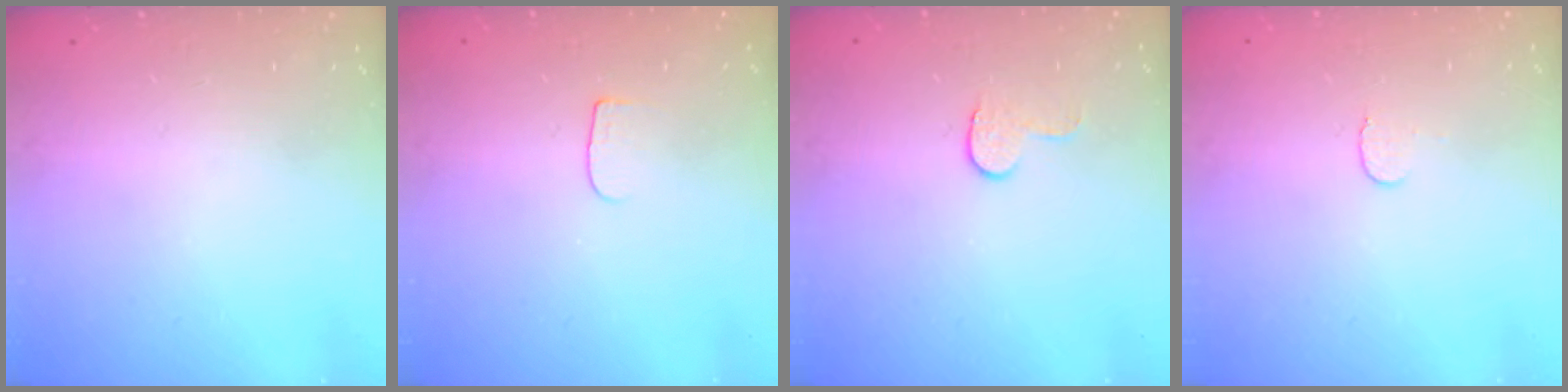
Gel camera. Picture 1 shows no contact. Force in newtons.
{"total": 4.3, "press": 4.3, "slide": 0.5}
{"total": 5.9, "press": 5.9, "slide": 0.5}
{"total": 3.5, "press": 3.5, "slide": 0.3}